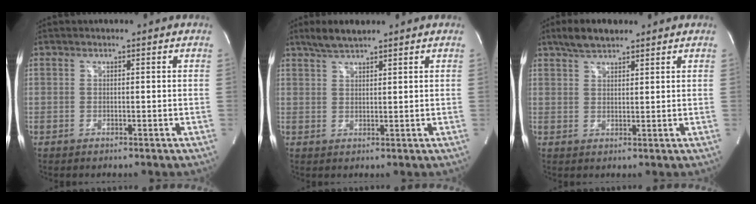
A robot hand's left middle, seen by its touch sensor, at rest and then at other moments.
{"total": 4.0, "force": [3.3, 0.5, 2.1], "torque": [-0.051, 0.012, 0.066]}
{"total": 4.9, "force": [3.8, 1.5, 2.6], "torque": [-0.060, 0.015, 0.072]}